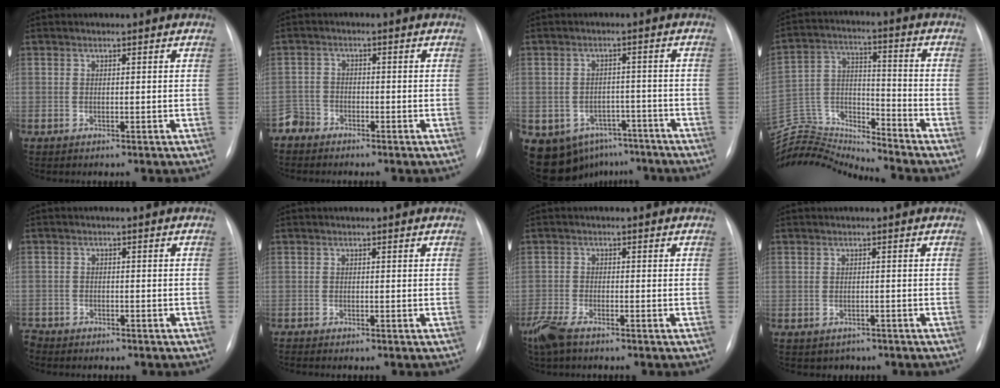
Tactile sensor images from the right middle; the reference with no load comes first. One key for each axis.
{"total": 2.6, "fx": -2.2, "fy": 1.1, "fz": -0.8, "tx": 0.020, "ty": 0.002, "tz": -0.045}
{"total": 11.6, "fx": -7.8, "fy": 8.0, "fz": 3.0, "tx": -0.052, "ty": 0.021, "tz": -0.096}
{"total": 16.0, "fx": -16.0, "fy": -0.9, "fz": 1.3, "tx": -0.025, "ty": 0.035, "tz": -0.289}
{"total": 5.6, "fx": -4.7, "fy": 2.6, "fz": 1.4, "tx": -0.022, "ty": -0.003, "tz": -0.070}
{"total": 1.1, "fx": -1.0, "fy": 0.0, "fz": 0.4, "tx": -0.004, "ty": -0.003, "tz": -0.011}
{"total": 5.1, "fx": -4.1, "fy": 1.2, "fz": 2.9, "tx": -0.068, "ty": -0.014, "tz": -0.080}
{"total": 2.5, "fx": -1.7, "fy": 1.8, "fz": -0.1, "tx": -0.002, "ty": 0.009, "tz": -0.023}